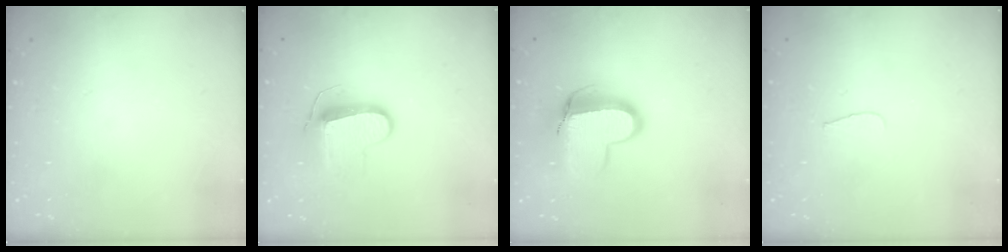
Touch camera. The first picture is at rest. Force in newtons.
{"total": 9.9, "press": 9.9, "slide": 0.3}
{"total": 12.5, "press": 12.5, "slide": 1.0}
{"total": 4.3, "press": 4.2, "slide": 0.4}